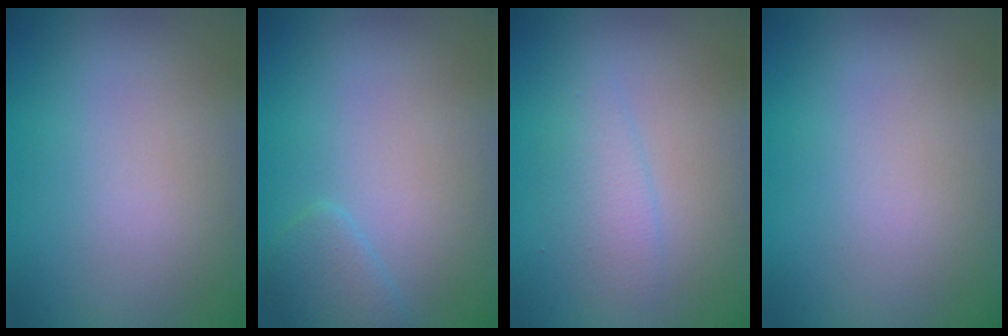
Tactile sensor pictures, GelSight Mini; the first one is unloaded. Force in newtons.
{"total": 1.6, "press": 1.6, "slide": 0.1}
{"total": 1.8, "press": 1.8, "slide": 0.1}
{"total": 0.0}